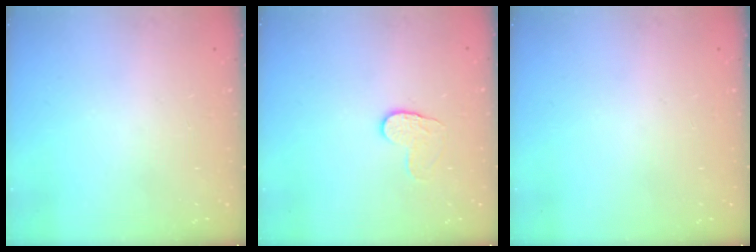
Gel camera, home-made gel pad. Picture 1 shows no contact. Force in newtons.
{"total": 5.0, "press": 4.9, "slide": 0.5}
{"total": 0.0}